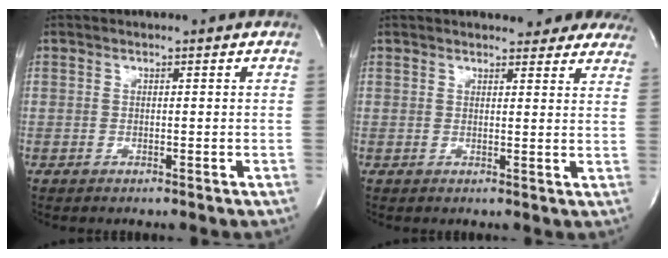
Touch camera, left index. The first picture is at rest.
{"total": 13.9, "force": [12.7, 3.8, 4.4], "torque": [-0.028, -0.001, 0.130]}